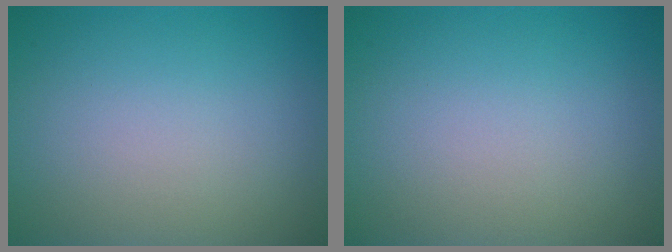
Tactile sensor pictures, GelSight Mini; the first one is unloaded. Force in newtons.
{"total": 0.0}